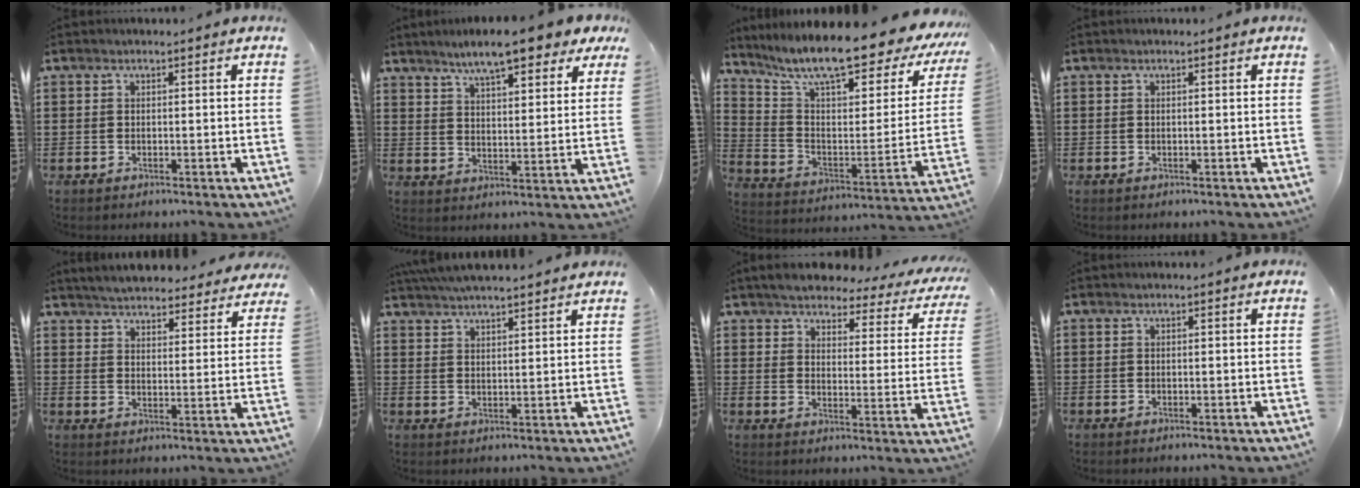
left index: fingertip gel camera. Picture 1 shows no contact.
{"total": 8.4, "force": [7.1, 1.2, 4.3], "torque": [-0.090, -0.018, 0.125]}
{"total": 12.2, "force": [10.2, 1.1, 6.6], "torque": [-0.145, -0.079, 0.167]}
{"total": 0.0}
{"total": 4.9, "force": [4.9, 0.1, 0.6], "torque": [-0.034, -0.025, 0.087]}
{"total": 4.2, "force": [4.1, -0.1, 1.2], "torque": [-0.035, -0.009, 0.076]}
{"total": 4.4, "force": [4.1, 0.8, 1.4], "torque": [-0.051, -0.023, 0.065]}
{"total": 0.0}